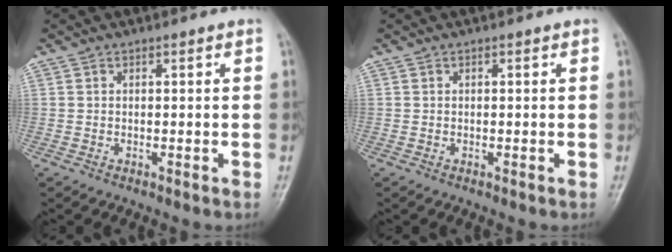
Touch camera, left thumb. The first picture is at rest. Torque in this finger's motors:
{"motor_torque": [0.00, 0.00, 0.00, 0.00, 0.00]}